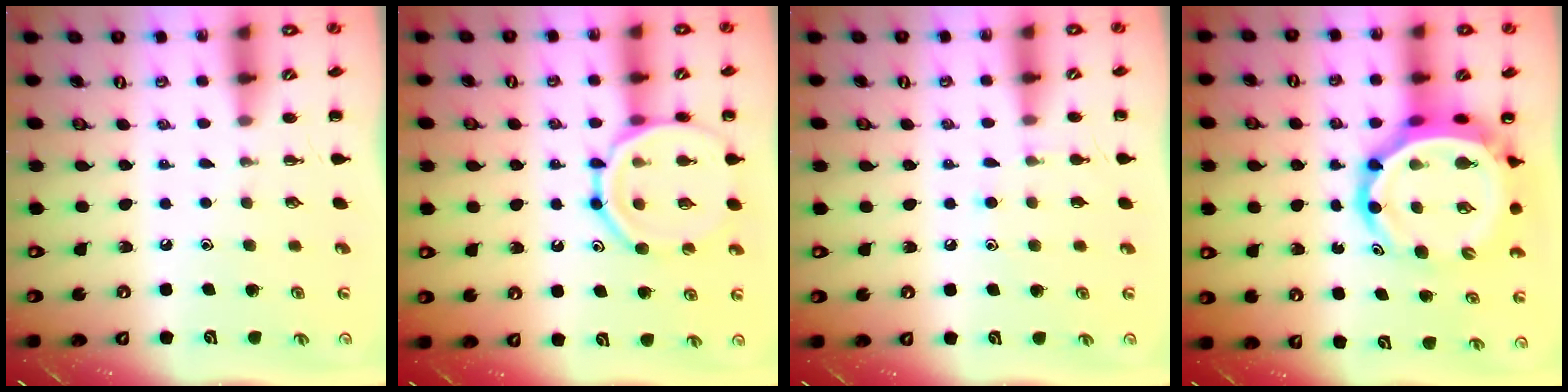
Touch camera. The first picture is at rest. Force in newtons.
{"total": 15.4, "press": 15.3, "slide": 2.1}
{"total": 5.8, "press": 5.5, "slide": 1.7}
{"total": 11.1, "press": 10.7, "slide": 3.0}